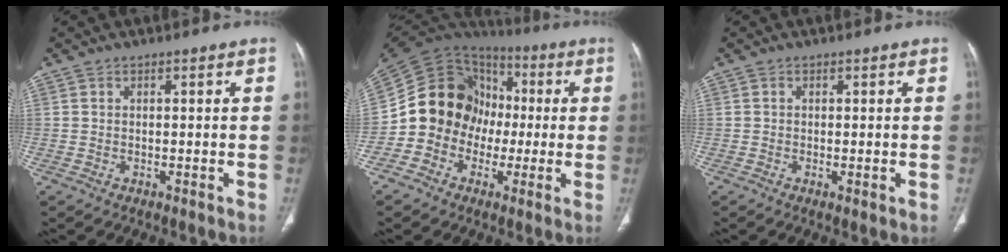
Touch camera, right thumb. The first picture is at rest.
{"total": 16.9, "force": [-2.2, 14.9, 7.7], "torque": [-0.107, 0.057, -0.045]}
{"total": 1.1, "force": [-0.2, 0.3, 1.0], "torque": [-0.021, -0.005, -0.004]}